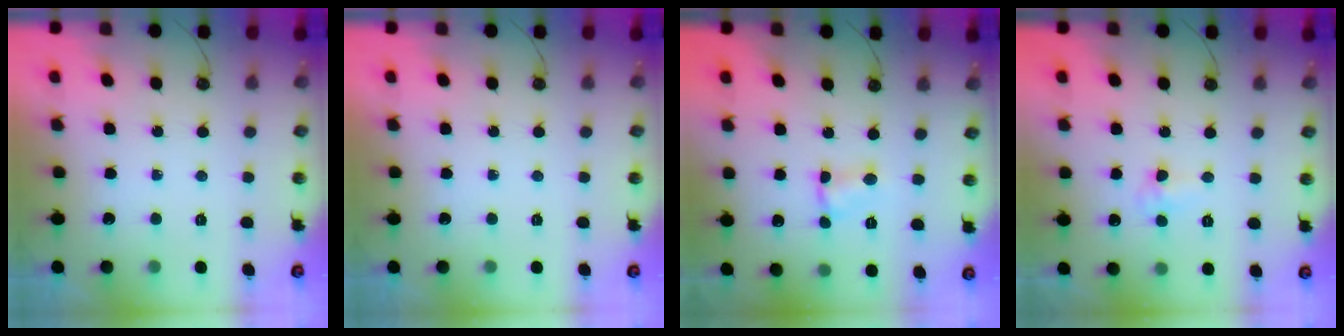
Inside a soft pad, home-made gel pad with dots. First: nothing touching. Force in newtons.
{"total": 0.0}
{"total": 2.5, "press": 2.5, "slide": 0.3}
{"total": 3.3, "press": 3.3, "slide": 0.4}